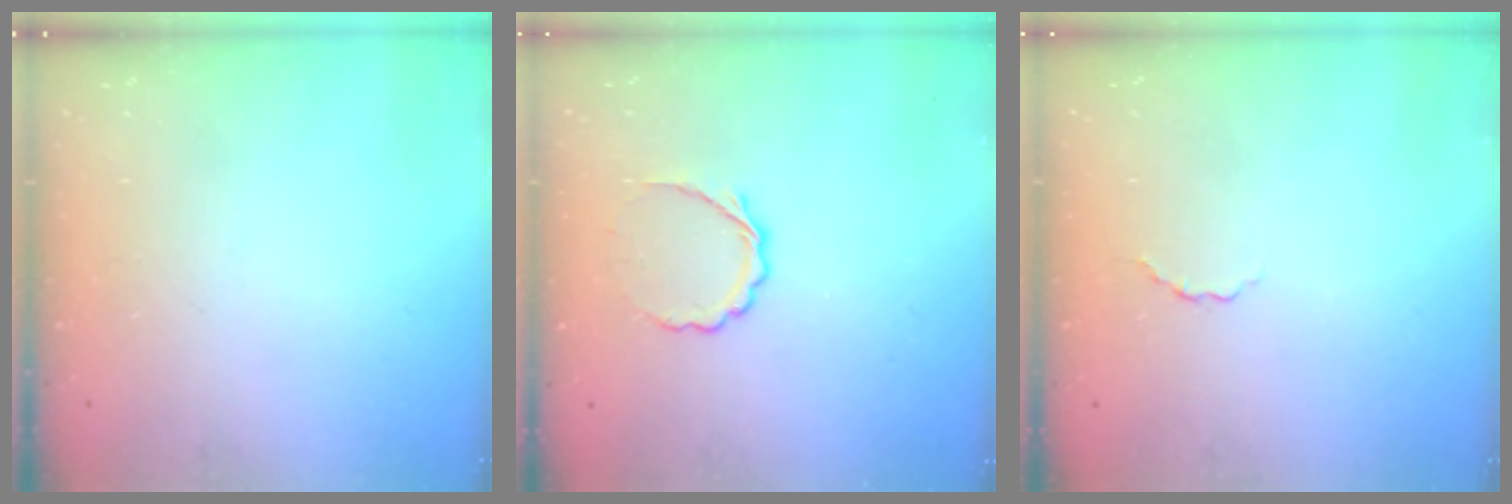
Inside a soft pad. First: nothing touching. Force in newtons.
{"total": 5.3, "press": 5.2, "slide": 1.3}
{"total": 1.8, "press": 1.6, "slide": 0.8}